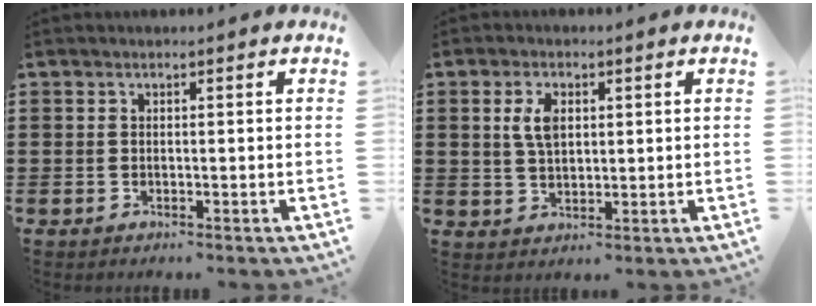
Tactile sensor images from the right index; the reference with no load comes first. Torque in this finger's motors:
{"motor_torque": [0.21, 0.07, 0.11, 0.10]}